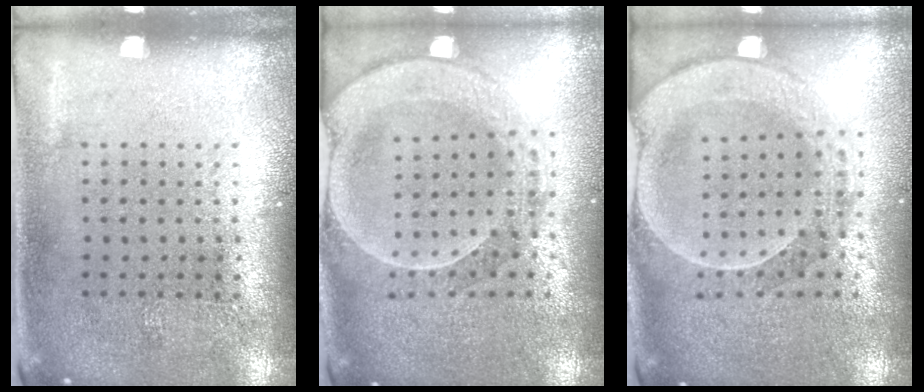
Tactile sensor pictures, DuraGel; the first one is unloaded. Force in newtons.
{"total": 2.2, "press": 2.0, "slide": 0.9}
{"total": 2.2, "press": 2.1, "slide": 0.8}